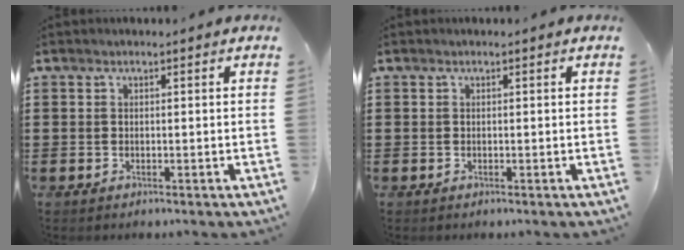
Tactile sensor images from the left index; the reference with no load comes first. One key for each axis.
{"total": 0.0}